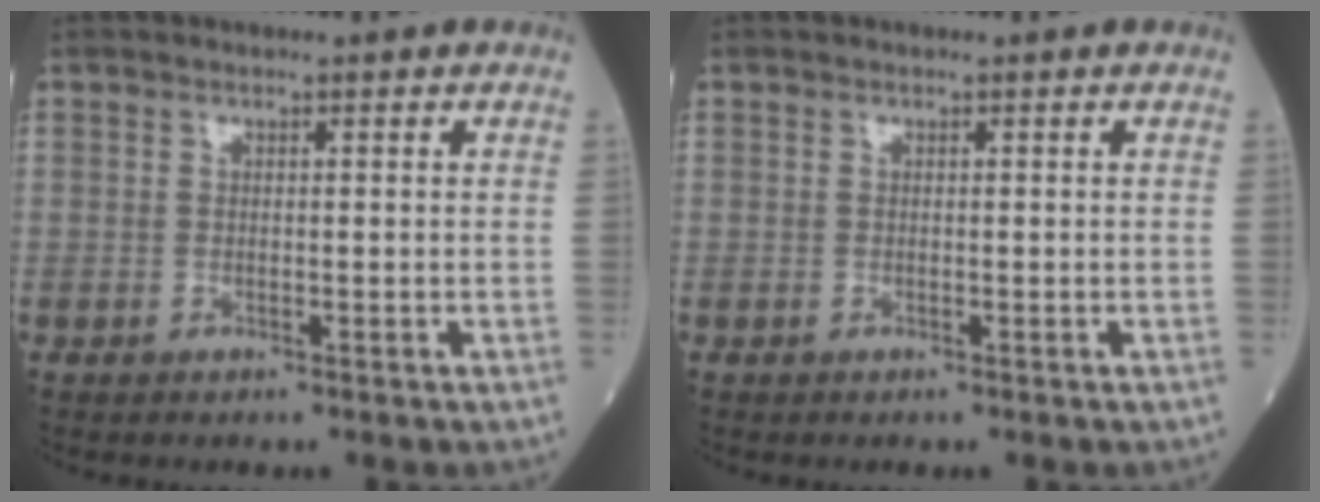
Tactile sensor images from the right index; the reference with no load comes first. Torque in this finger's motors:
{"motor_torque": [0.15, -0.07, 0.00, -0.01]}